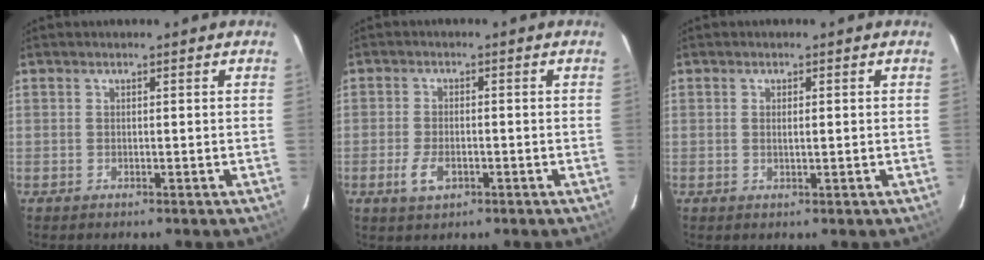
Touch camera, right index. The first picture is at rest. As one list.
[{"total": 4.5, "force": [-1.8, 2.3, 3.4], "torque": [-0.078, -0.006, -0.032]}, {"total": 1.2, "force": [0.1, 0.2, 1.2], "torque": [-0.019, 0.001, 0.002]}]